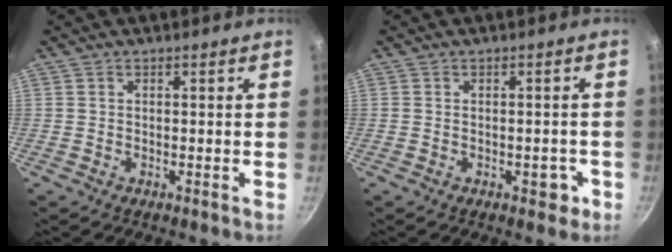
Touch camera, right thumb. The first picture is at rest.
{"total": 3.0, "force": [-1.2, 1.8, 2.1], "torque": [0.000, 0.015, -0.011]}